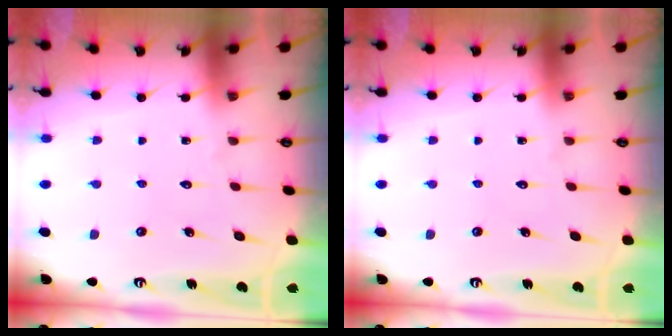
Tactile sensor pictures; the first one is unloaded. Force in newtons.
{"total": 0.0}